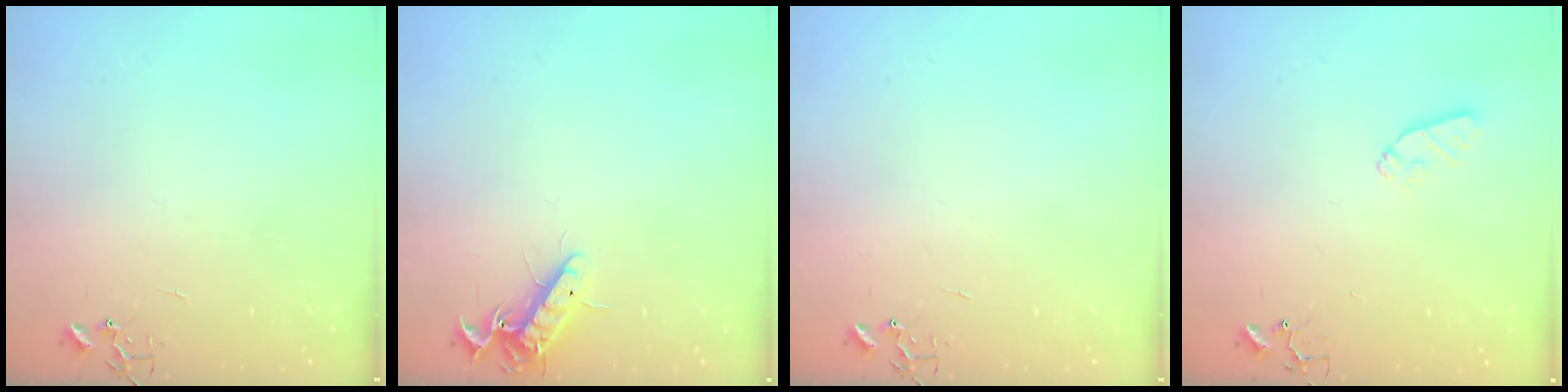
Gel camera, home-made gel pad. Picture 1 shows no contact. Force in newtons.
{"total": 10.7, "press": 10.5, "slide": 1.7}
{"total": 0.0}
{"total": 6.2, "press": 6.2, "slide": 0.9}